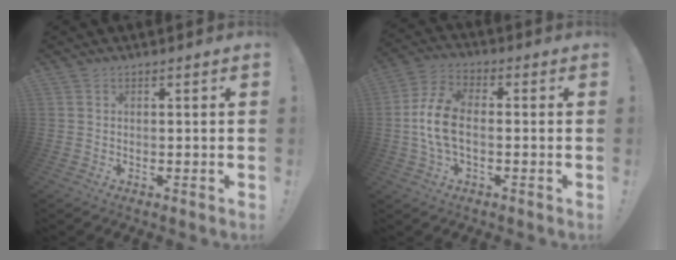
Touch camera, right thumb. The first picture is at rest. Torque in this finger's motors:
{"motor_torque": [0.25, 0.19, 0.37, 0.26, 0.06]}